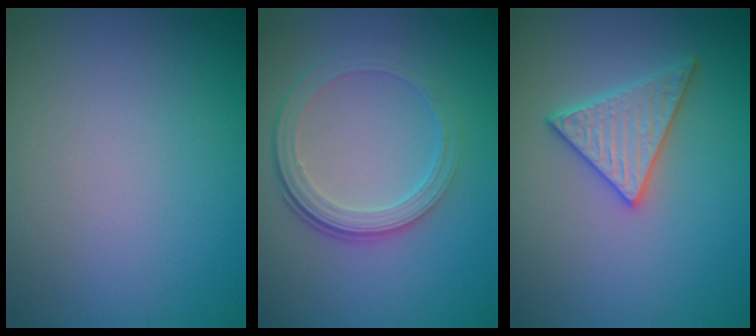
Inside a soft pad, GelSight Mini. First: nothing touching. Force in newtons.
{"total": 4.3, "press": 3.0, "slide": 3.1}
{"total": 3.1, "press": 3.0, "slide": 0.7}